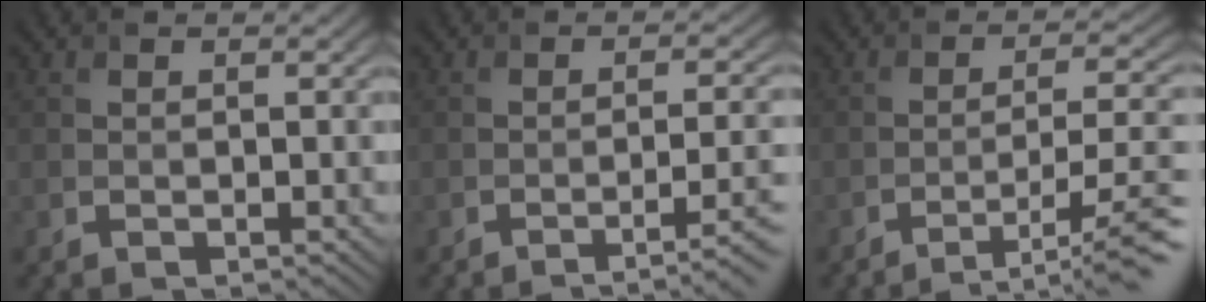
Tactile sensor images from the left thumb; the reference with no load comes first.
{"total": 5.4, "force": [-2.8, 1.3, 4.4], "torque": [-0.060, -0.002, -0.040]}
{"total": 8.6, "force": [-5.4, 1.6, 6.4], "torque": [-0.103, 0.003, -0.080]}